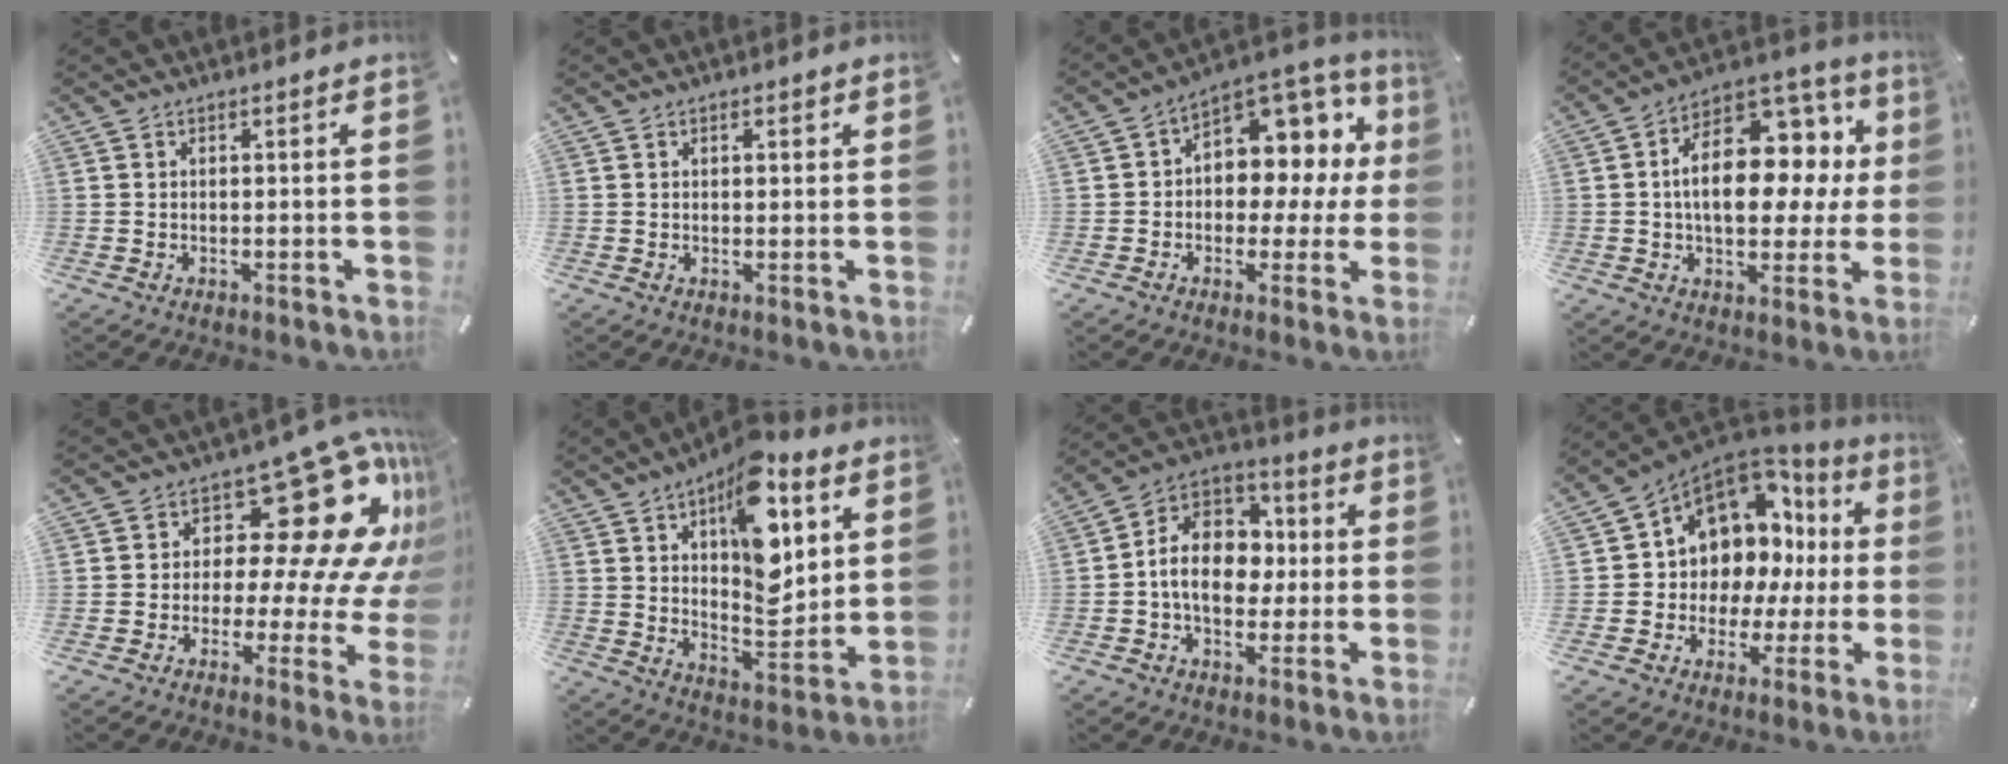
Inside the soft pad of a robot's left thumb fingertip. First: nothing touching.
{"total": 1.4, "force": [0.5, 0.9, 1.0], "torque": [-0.012, 0.002, 0.007]}
{"total": 9.6, "force": [2.1, 7.6, 5.5], "torque": [-0.070, -0.032, 0.040]}
{"total": 18.7, "force": [3.0, 11.8, 14.2], "torque": [-0.211, -0.015, 0.052]}
{"total": 24.3, "force": [8.5, 12.9, 18.7], "torque": [-0.249, -0.059, 0.149]}
{"total": 17.8, "force": [8.2, 9.3, 12.8], "torque": [-0.168, -0.046, 0.139]}
{"total": 12.9, "force": [-1.3, 10.4, 7.5], "torque": [-0.145, 0.012, -0.023]}
{"total": 11.0, "force": [5.2, 8.8, 4.0], "torque": [-0.076, -0.064, 0.099]}